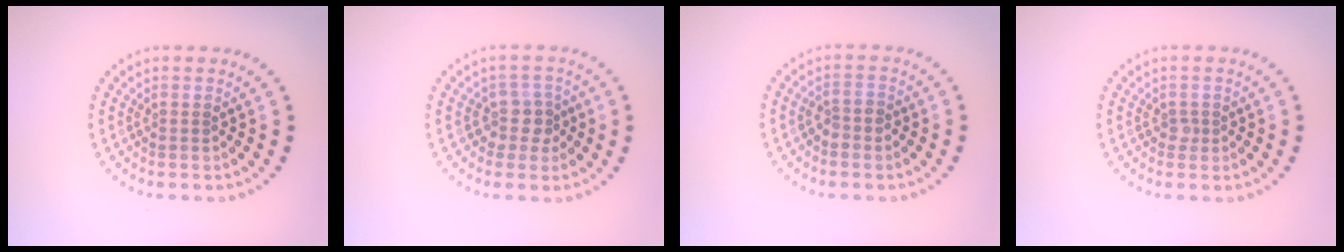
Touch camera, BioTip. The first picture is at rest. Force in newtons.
{"total": 2.3, "press": 1.8, "slide": 1.4}
{"total": 1.3, "press": 1.2, "slide": 0.6}
{"total": 0.6, "press": 0.5, "slide": 0.4}